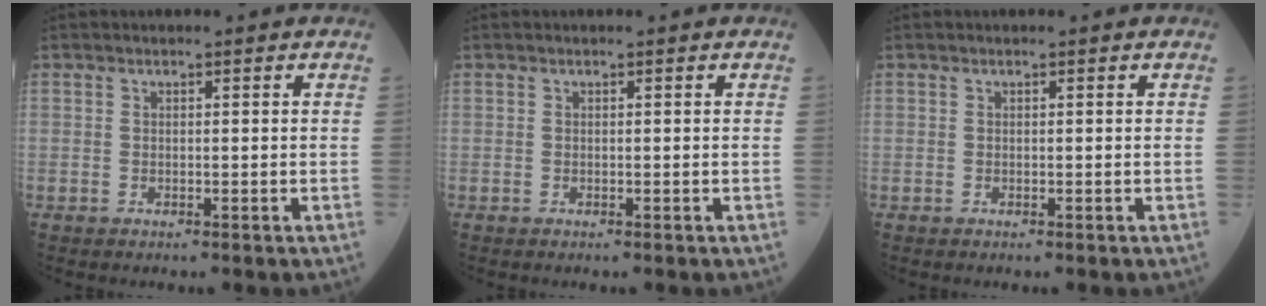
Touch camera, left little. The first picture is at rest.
{"total": 0.0}
{"total": 0.0}